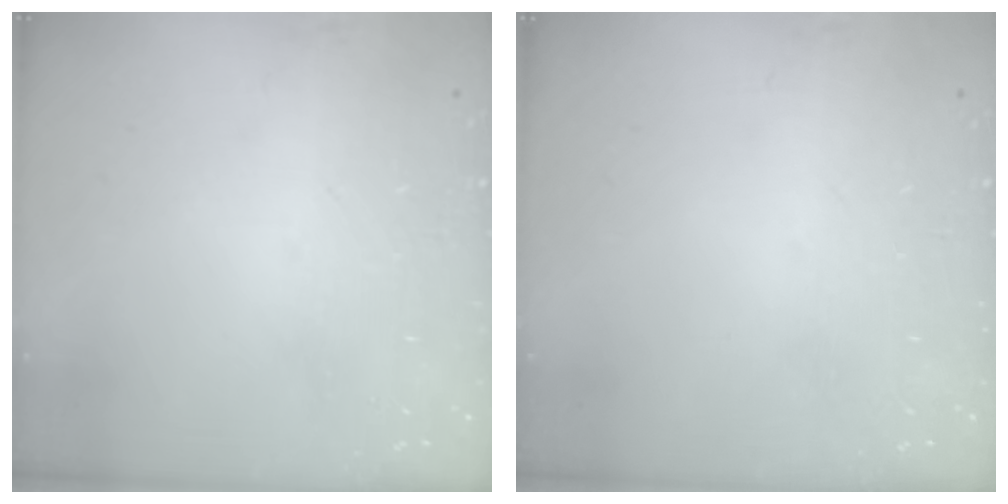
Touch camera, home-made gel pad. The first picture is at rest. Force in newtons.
{"total": 0.0}